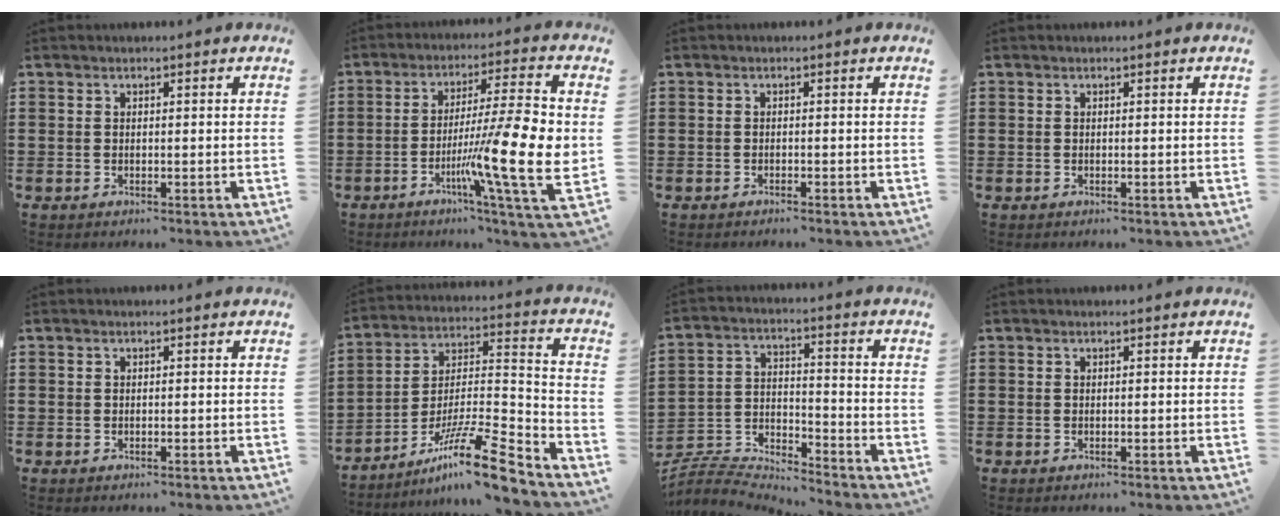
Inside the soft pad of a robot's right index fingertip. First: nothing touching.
{"total": 15.8, "force": [-2.8, 1.4, 15.5], "torque": [-0.256, -0.019, -0.047]}
{"total": 0.7, "force": [-0.6, -0.2, 0.2], "torque": [-0.006, -0.005, -0.012]}
{"total": 0.0}
{"total": 0.0}
{"total": 13.6, "force": [-10.1, 1.5, 8.9], "torque": [-0.144, 0.026, -0.184]}
{"total": 4.9, "force": [-4.9, 0.6, 0.6], "torque": [-0.034, -0.010, -0.104]}
{"total": 0.0}